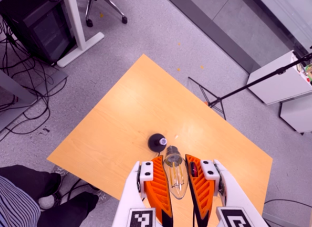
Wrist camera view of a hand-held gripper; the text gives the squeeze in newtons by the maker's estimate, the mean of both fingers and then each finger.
{"total": 20.5, "left": 22.6, "right": 18.3}